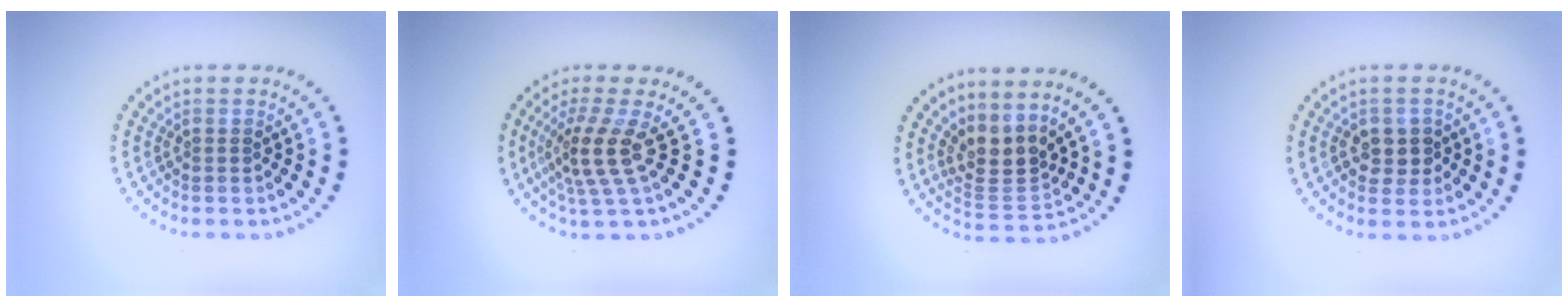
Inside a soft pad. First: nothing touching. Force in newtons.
{"total": 3.8, "press": 2.8, "slide": 2.6}
{"total": 3.2, "press": 2.3, "slide": 2.1}
{"total": 2.5, "press": 2.5, "slide": 0.5}